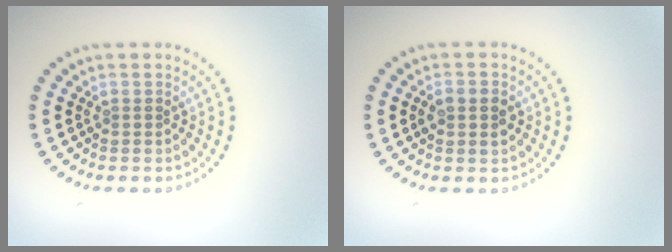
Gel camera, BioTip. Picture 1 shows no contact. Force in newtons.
{"total": 1.9, "press": 1.9, "slide": 0.2}